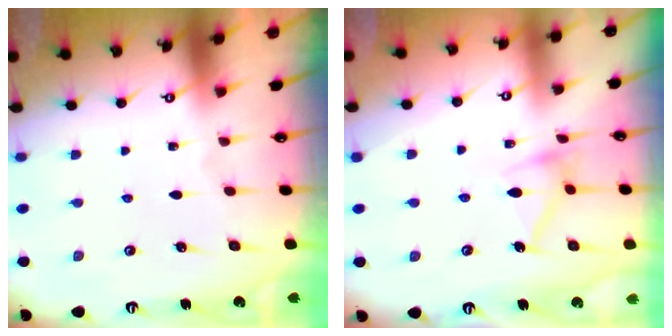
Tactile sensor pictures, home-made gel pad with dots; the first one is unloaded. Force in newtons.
{"total": 12.6, "press": 12.6, "slide": 0.3}